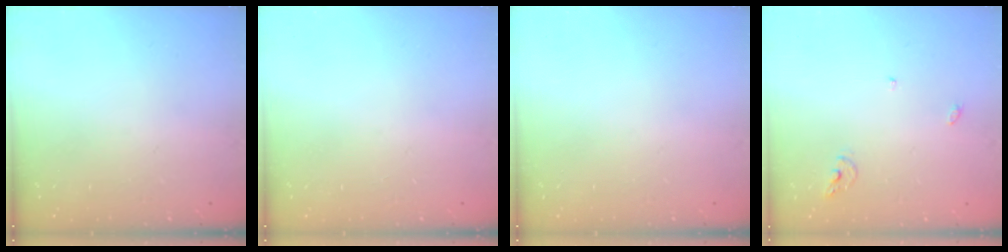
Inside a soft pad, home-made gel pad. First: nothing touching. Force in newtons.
{"total": 0.0}
{"total": 0.0}
{"total": 4.9, "press": 4.9, "slide": 0.4}